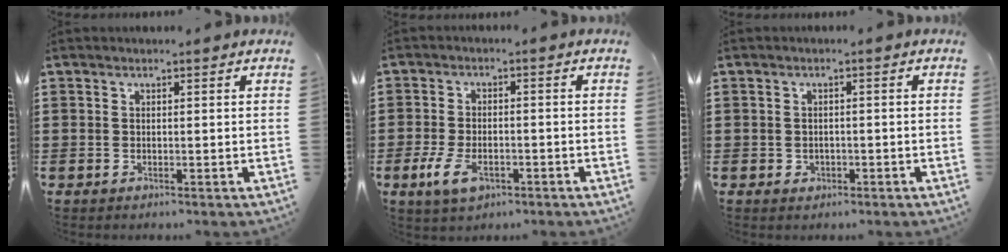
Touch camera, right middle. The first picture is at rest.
{"total": 5.0, "force": [-2.3, 2.6, 3.7], "torque": [-0.088, -0.004, -0.047]}
{"total": 1.1, "force": [-0.4, 0.9, 0.4], "torque": [-0.010, 0.002, -0.010]}